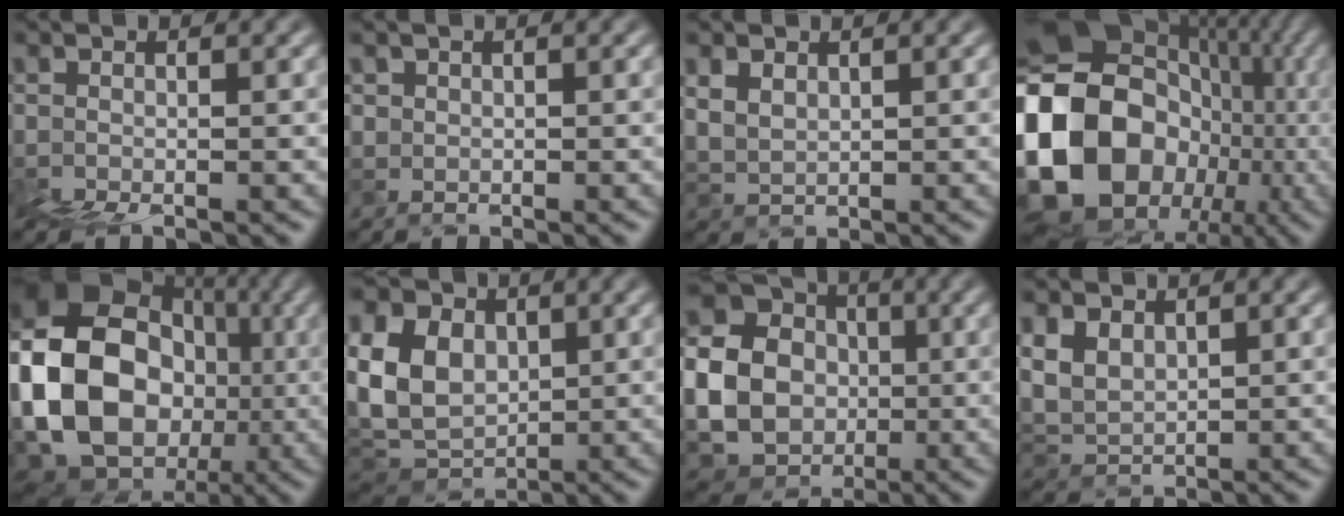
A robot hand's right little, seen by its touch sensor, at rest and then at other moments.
{"total": 1.5, "force": [1.2, 0.7, -0.6], "torque": [0.035, 0.014, 0.018]}
{"total": 2.4, "force": [2.4, 0.1, -0.4], "torque": [0.009, 0.004, 0.055]}
{"total": 18.9, "force": [-1.2, 16.2, 9.6], "torque": [-0.194, 0.009, -0.038]}
{"total": 13.9, "force": [0.0, 11.3, 8.0], "torque": [-0.152, 0.008, -0.002]}
{"total": 7.2, "force": [3.3, 5.1, 3.9], "torque": [-0.105, 0.018, 0.061]}
{"total": 12.1, "force": [1.1, 11.3, 4.4], "torque": [-0.117, 0.023, -0.007]}
{"total": 4.9, "force": [3.9, 2.6, 1.5], "torque": [-0.055, 0.018, 0.079]}